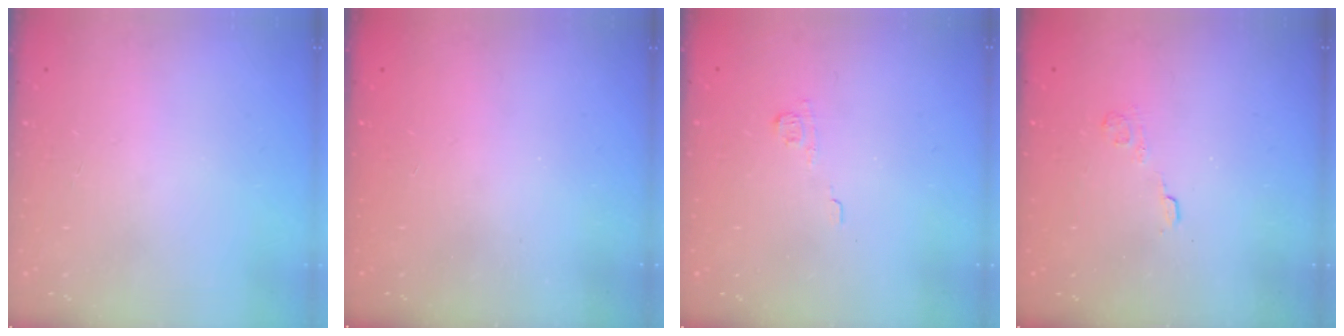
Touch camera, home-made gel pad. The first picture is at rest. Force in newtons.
{"total": 2.3, "press": 2.2, "slide": 0.7}
{"total": 3.8, "press": 3.6, "slide": 1.1}
{"total": 2.7, "press": 2.3, "slide": 1.4}